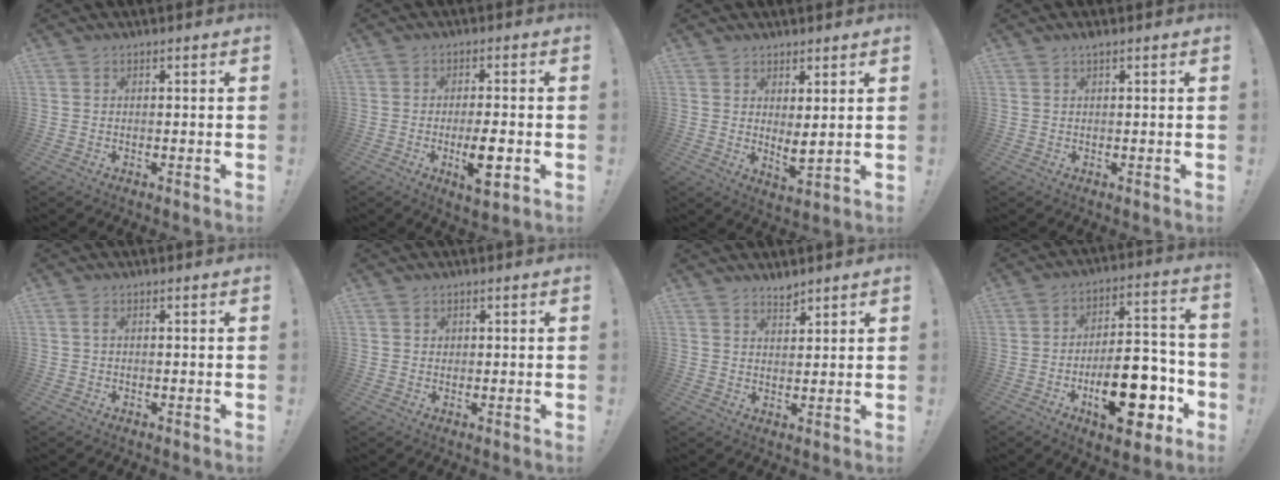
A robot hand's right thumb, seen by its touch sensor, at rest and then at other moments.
{"total": 8.2, "force": [-2.7, 1.9, 7.5], "torque": [-0.133, -0.002, -0.046]}
{"total": 4.4, "force": [2.3, 1.2, 3.5], "torque": [-0.045, -0.027, 0.044]}
{"total": 0.6, "force": [0.5, -0.3, 0.2], "torque": [-0.005, -0.001, 0.010]}
{"total": 1.0, "force": [-0.2, 0.6, 0.8], "torque": [-0.018, 0.005, -0.004]}
{"total": 1.0, "force": [0.4, 1.0, 0.0], "torque": [0.007, 0.000, 0.005]}
{"total": 3.3, "force": [3.1, 1.1, 0.6], "torque": [0.006, -0.028, 0.055]}
{"total": 22.4, "force": [-8.4, 10.7, 17.8], "torque": [-0.249, 0.061, -0.117]}